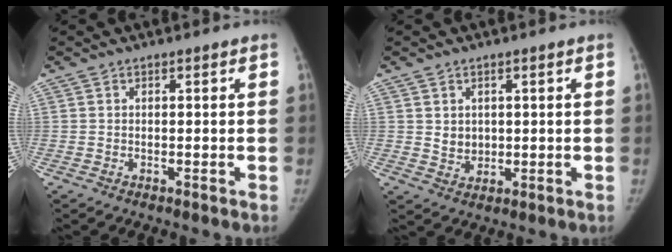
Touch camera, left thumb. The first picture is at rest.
{"total": 3.1, "force": [0.9, 2.6, 1.3], "torque": [-0.009, -0.011, 0.024]}